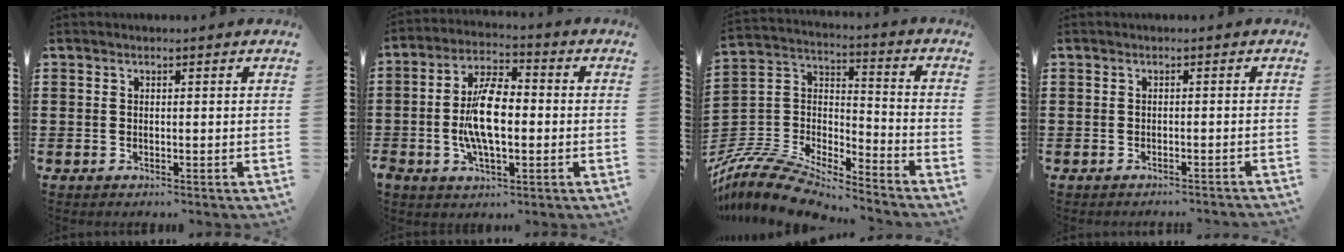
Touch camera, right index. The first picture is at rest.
{"total": 9.7, "force": [-1.1, 4.2, 8.6], "torque": [-0.185, 0.003, -0.026]}
{"total": 9.6, "force": [-8.9, 2.4, 2.7], "torque": [-0.075, 0.006, -0.182]}
{"total": 1.0, "force": [-1.0, 0.0, 0.0], "torque": [-0.003, 0.003, -0.022]}